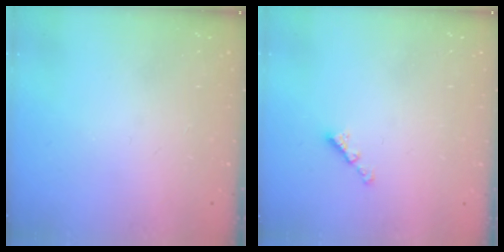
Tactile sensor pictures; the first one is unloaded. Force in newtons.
{"total": 2.2, "press": 2.2, "slide": 0.5}